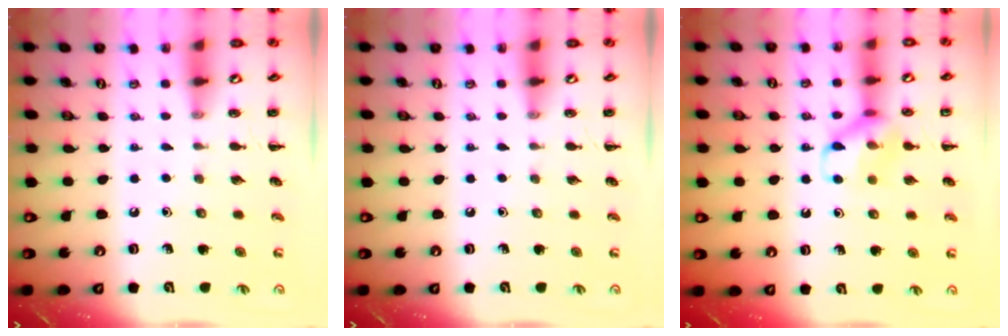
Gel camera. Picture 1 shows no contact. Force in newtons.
{"total": 0.0}
{"total": 11.9, "press": 11.8, "slide": 1.5}